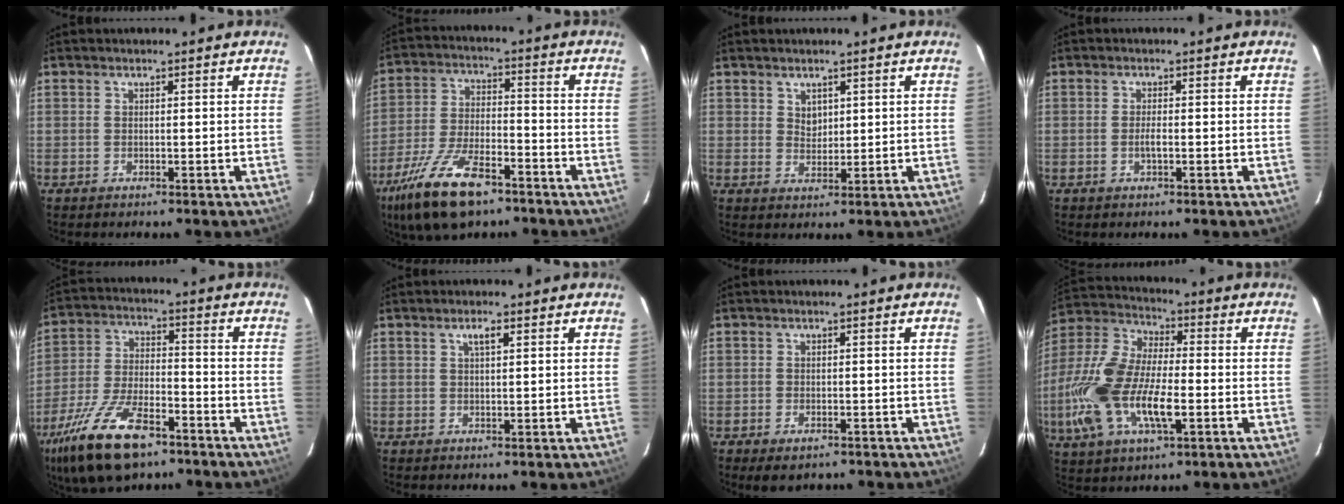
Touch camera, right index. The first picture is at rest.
{"total": 16.7, "force": [-11.0, 6.6, 10.6], "torque": [-0.227, -0.027, -0.199]}
{"total": 2.4, "force": [1.4, 1.8, 0.9], "torque": [-0.008, 0.002, 0.026]}
{"total": 1.7, "force": [-0.5, 0.3, 1.6], "torque": [-0.031, 0.000, -0.011]}
{"total": 19.0, "force": [-12.3, 7.9, 12.1], "torque": [-0.255, -0.027, -0.219]}
{"total": 2.0, "force": [0.9, 0.5, 1.7], "torque": [-0.030, 0.006, 0.015]}
{"total": 4.2, "force": [-2.9, 2.2, 2.2], "torque": [-0.045, -0.012, -0.040]}
{"total": 19.5, "force": [-4.7, 8.6, 16.9], "torque": [-0.369, -0.007, -0.088]}